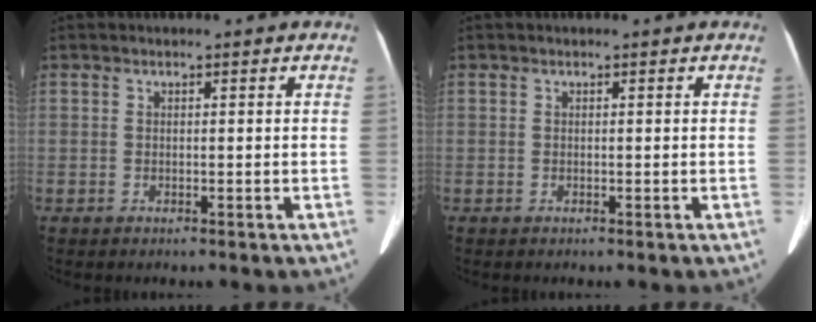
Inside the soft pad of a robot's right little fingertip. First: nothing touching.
{"total": 0.0}